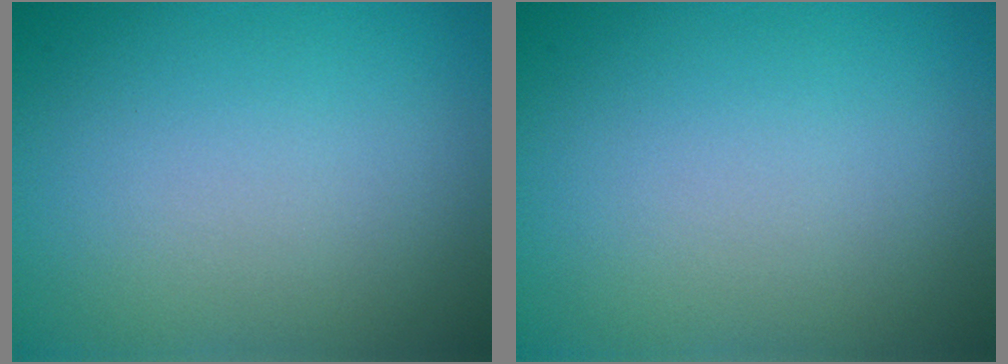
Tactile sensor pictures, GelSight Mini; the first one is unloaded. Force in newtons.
{"total": 0.0}